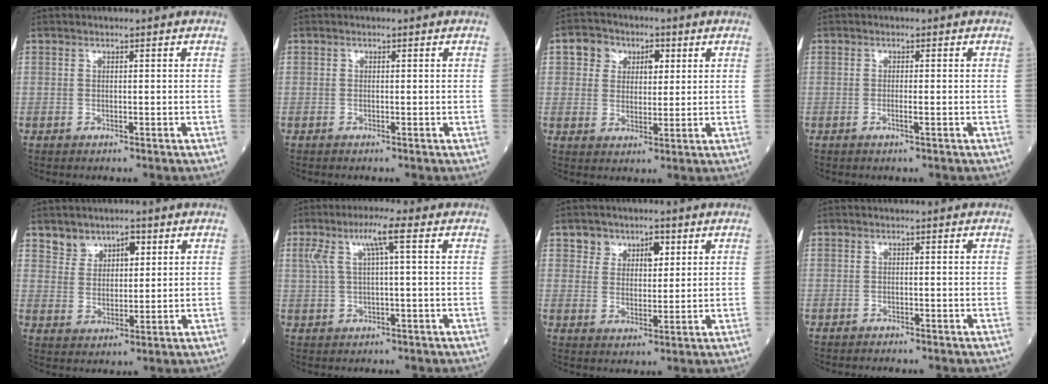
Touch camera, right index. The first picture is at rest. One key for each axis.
{"total": 0.0}
{"total": 6.1, "fx": 2.3, "fy": 4.8, "fz": 3.1, "tx": -0.043, "ty": 0.023, "tz": 0.040}
{"total": 0.9, "fx": -0.3, "fy": -0.2, "fz": 0.8, "tx": -0.018, "ty": 0.000, "tz": -0.004}
{"total": 4.8, "fx": 3.1, "fy": 3.3, "fz": 1.5, "tx": -0.020, "ty": 0.011, "tz": 0.061}
{"total": 4.9, "fx": 1.7, "fy": -0.1, "fz": 4.6, "tx": -0.094, "ty": 0.024, "tz": 0.038}
{"total": 4.9, "fx": 2.6, "fy": 3.5, "fz": 2.2, "tx": -0.026, "ty": 0.011, "tz": 0.045}
{"total": 0.7, "fx": -0.7, "fy": -0.2, "fz": 0.0, "tx": -0.002, "ty": -0.001, "tz": -0.011}